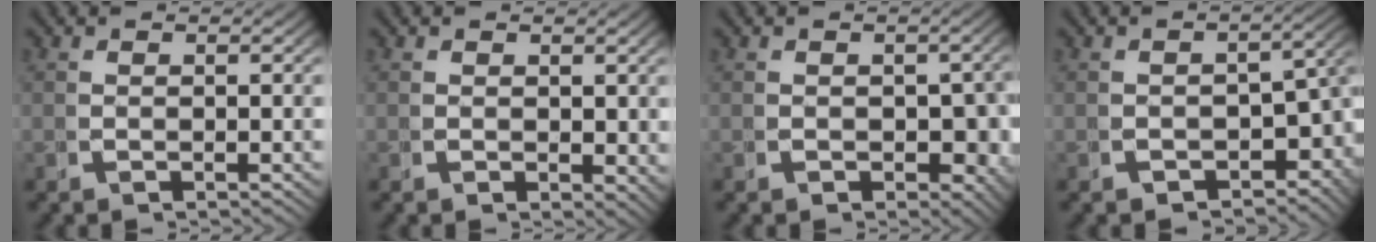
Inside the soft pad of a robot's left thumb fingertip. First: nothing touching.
{"total": 1.3, "force": [0.6, 0.8, 0.9], "torque": [-0.001, -0.006, 0.013]}
{"total": 4.3, "force": [-0.5, 3.0, 3.0], "torque": [-0.025, -0.013, -0.001]}
{"total": 6.4, "force": [-2.0, 4.2, 4.4], "torque": [-0.038, -0.023, -0.021]}